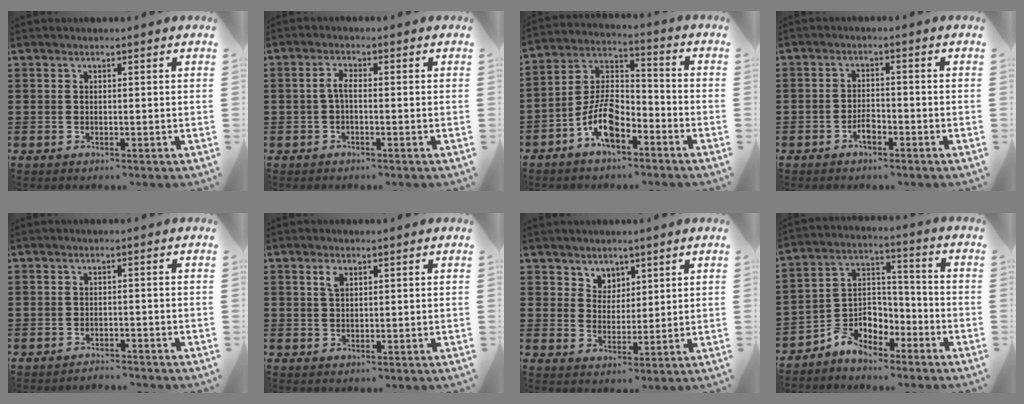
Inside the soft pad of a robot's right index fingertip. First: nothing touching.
{"total": 2.3, "force": [-0.6, 0.8, 2.1], "torque": [-0.055, -0.002, -0.017]}
{"total": 8.8, "force": [-5.2, 3.7, 6.0], "torque": [-0.141, 0.000, -0.099]}
{"total": 2.5, "force": [-1.5, 0.9, 1.8], "torque": [-0.036, 0.001, -0.028]}
{"total": 1.7, "force": [-1.7, 0.1, -0.3], "torque": [-0.001, 0.005, -0.040]}
{"total": 1.9, "force": [0.9, 1.0, 1.4], "torque": [-0.032, 0.005, 0.016]}
{"total": 4.2, "force": [3.0, 2.9, -0.2], "torque": [-0.015, 0.006, 0.056]}
{"total": 6.1, "force": [-5.1, 3.3, 0.8], "torque": [-0.027, 0.017, -0.104]}